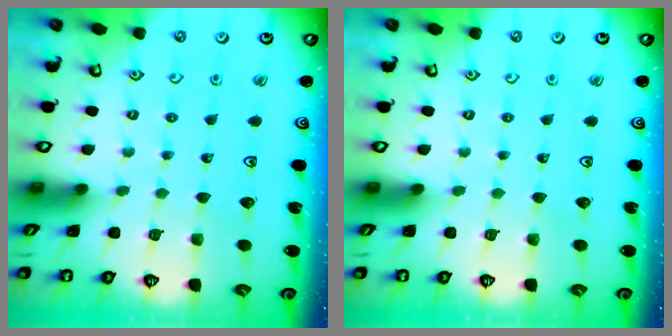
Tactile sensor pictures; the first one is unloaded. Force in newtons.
{"total": 0.0}